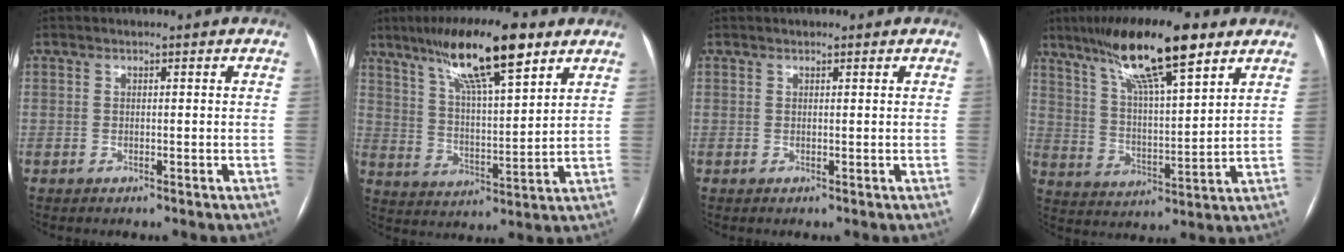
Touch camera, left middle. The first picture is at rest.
{"total": 15.4, "force": [9.8, 2.4, 11.7], "torque": [-0.206, 0.017, 0.169]}
{"total": 0.6, "force": [0.5, 0.3, 0.3], "torque": [-0.012, 0.003, 0.006]}
{"total": 16.5, "force": [10.7, 2.4, 12.2], "torque": [-0.218, 0.019, 0.187]}